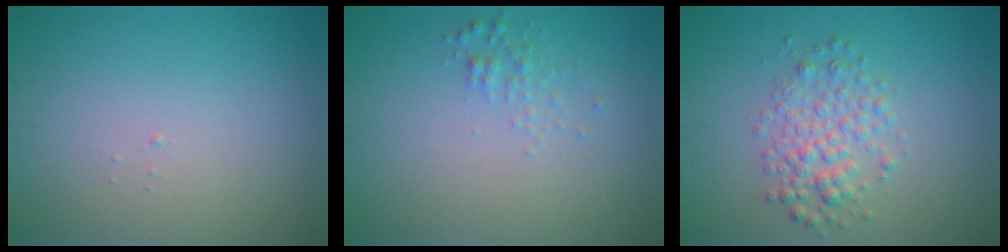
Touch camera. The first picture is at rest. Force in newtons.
{"total": 1.1, "press": 1.1, "slide": 0.0}
{"total": 3.1, "press": 3.1, "slide": 0.1}